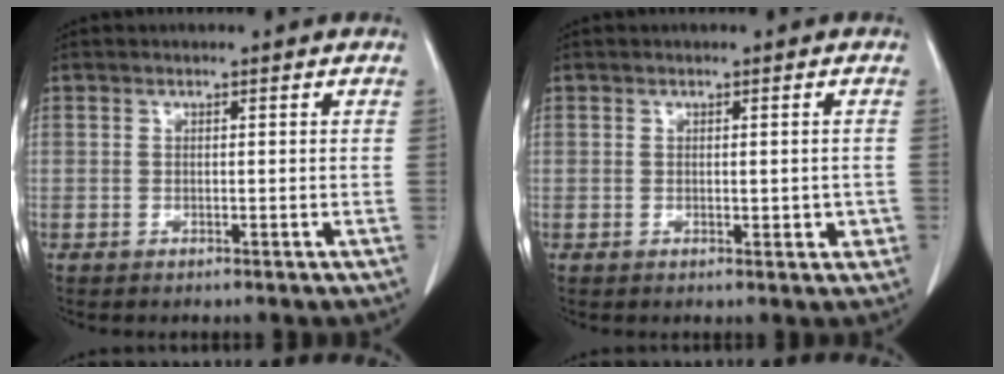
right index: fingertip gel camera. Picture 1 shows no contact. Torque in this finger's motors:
{"motor_torque": [0.09, 0.12, 0.08, 0.04]}